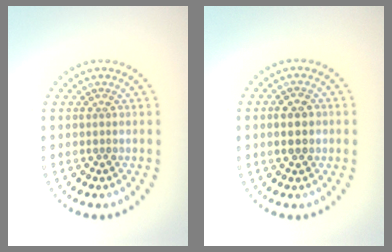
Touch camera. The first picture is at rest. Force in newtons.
{"total": 2.2, "press": 2.2, "slide": 0.1}